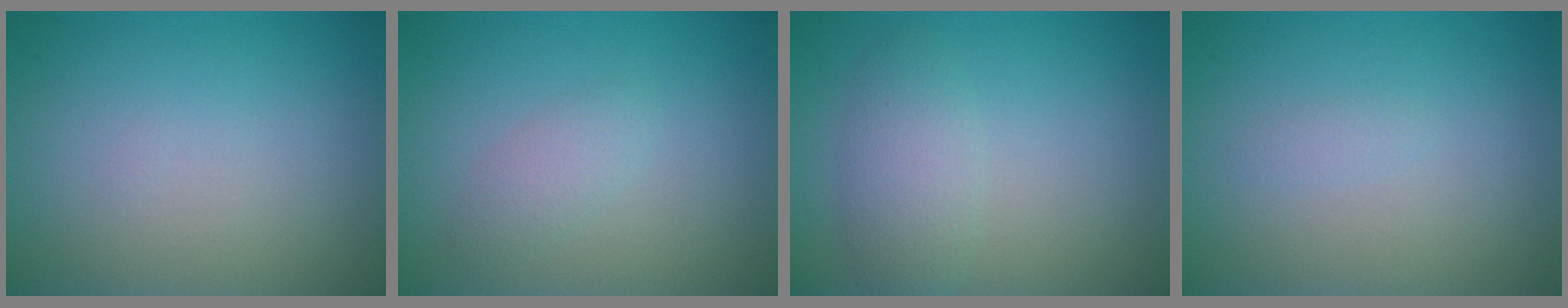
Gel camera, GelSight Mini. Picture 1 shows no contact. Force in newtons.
{"total": 1.5, "press": 1.5, "slide": 0.0}
{"total": 2.7, "press": 2.7, "slide": 0.1}
{"total": 0.6, "press": 0.6, "slide": 0.1}